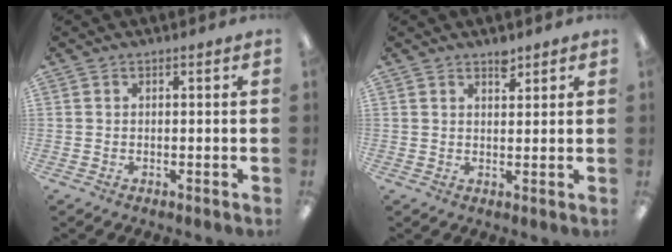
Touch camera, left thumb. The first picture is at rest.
{"total": 2.8, "force": [2.3, 1.2, 1.0], "torque": [0.001, -0.015, 0.037]}